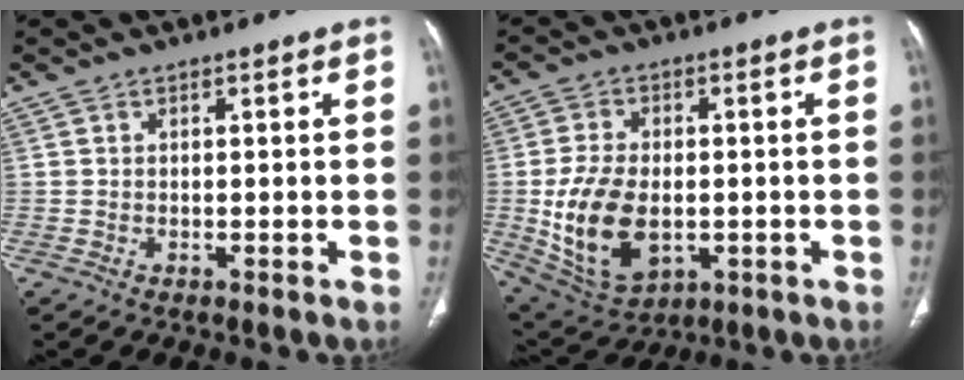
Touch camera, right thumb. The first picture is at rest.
{"total": 14.8, "force": [-2.1, 9.2, 11.5], "torque": [-0.207, -0.004, -0.018]}